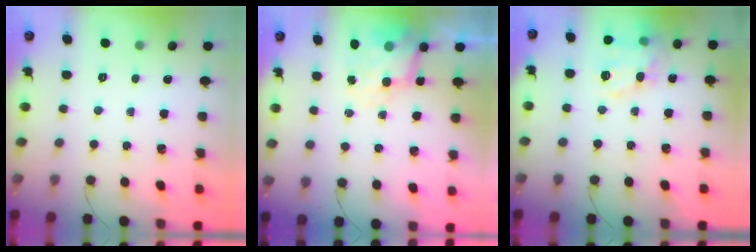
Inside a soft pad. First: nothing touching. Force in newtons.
{"total": 7.7, "press": 7.6, "slide": 0.8}
{"total": 16.4, "press": 16.1, "slide": 2.7}